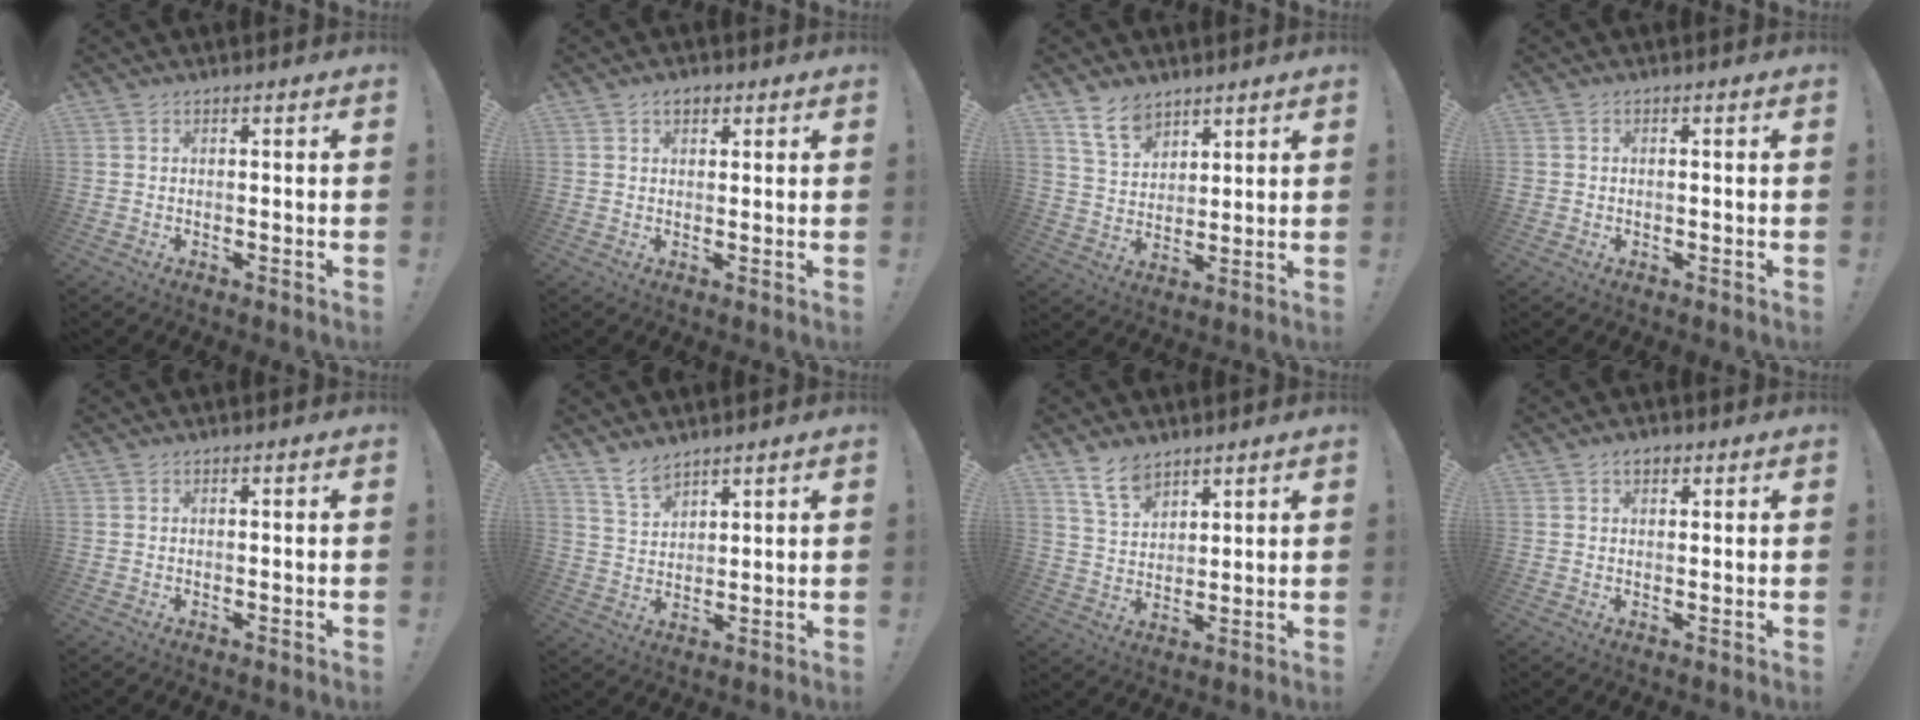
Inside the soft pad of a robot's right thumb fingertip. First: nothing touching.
{"total": 2.8, "force": [1.4, 1.8, 1.7], "torque": [-0.023, -0.003, 0.024]}
{"total": 9.1, "force": [6.9, 5.0, 3.3], "torque": [-0.065, -0.037, 0.134]}
{"total": 1.3, "force": [-0.6, 1.0, 0.5], "torque": [-0.011, 0.005, -0.011]}
{"total": 0.0}
{"total": 6.2, "force": [5.4, 2.3, 2.0], "torque": [-0.036, -0.035, 0.101]}
{"total": 8.2, "force": [6.5, 4.1, 3.1], "torque": [-0.065, -0.033, 0.125]}
{"total": 2.5, "force": [1.4, 1.5, 1.5], "torque": [-0.017, -0.003, 0.022]}